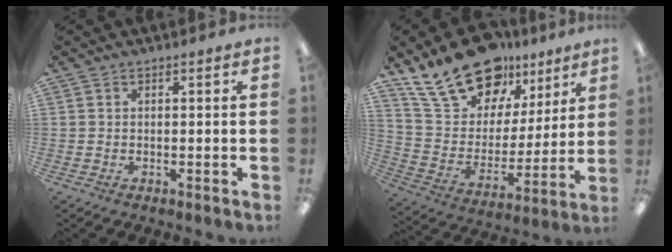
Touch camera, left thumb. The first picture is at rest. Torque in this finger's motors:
{"motor_torque": [1.39, 1.25, 1.43, -1.34, 0.29]}